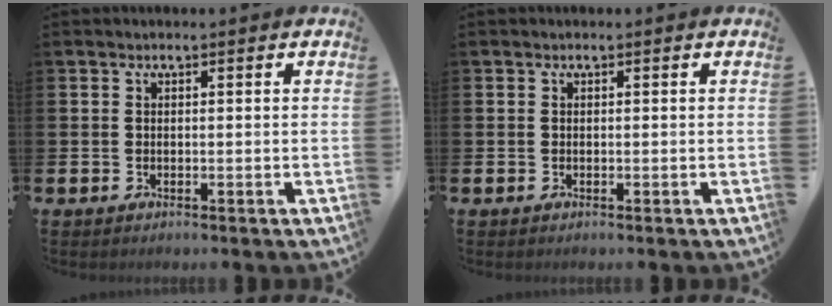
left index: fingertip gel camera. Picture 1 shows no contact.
{"total": 0.0}